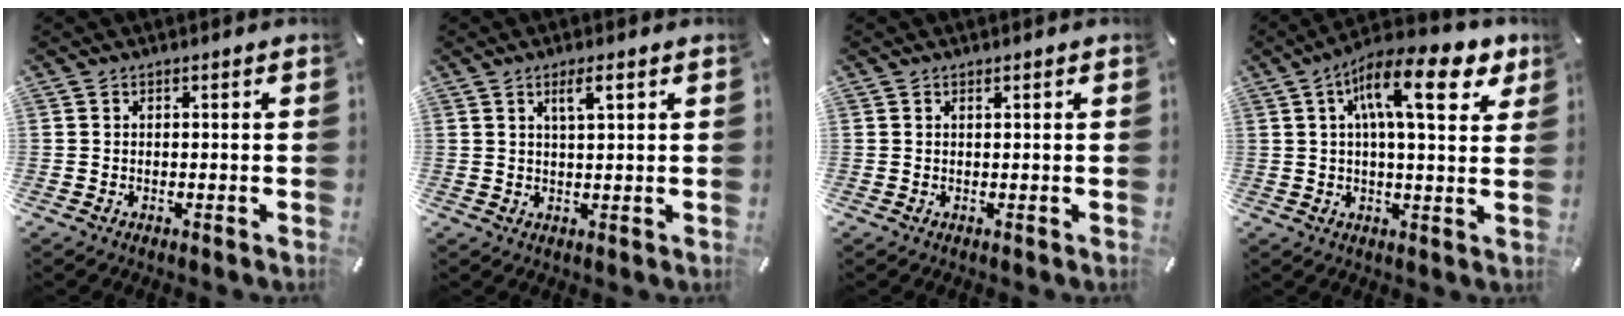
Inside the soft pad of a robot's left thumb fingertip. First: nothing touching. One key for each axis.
{"total": 3.9, "fx": 2.0, "fy": 0.7, "fz": 3.3, "tx": -0.062, "ty": -0.001, "tz": 0.031}
{"total": 0.6, "fx": 0.3, "fy": 0.0, "fz": 0.5, "tx": -0.009, "ty": 0.000, "tz": 0.006}
{"total": 16.1, "fx": 6.8, "fy": 5.5, "fz": 13.5, "tx": -0.216, "ty": -0.013, "tz": 0.106}